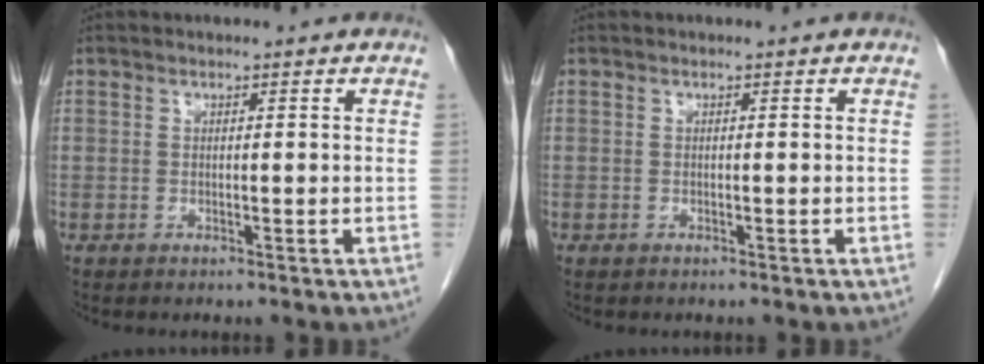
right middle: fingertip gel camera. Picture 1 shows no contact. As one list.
[{"total": 0.0}]